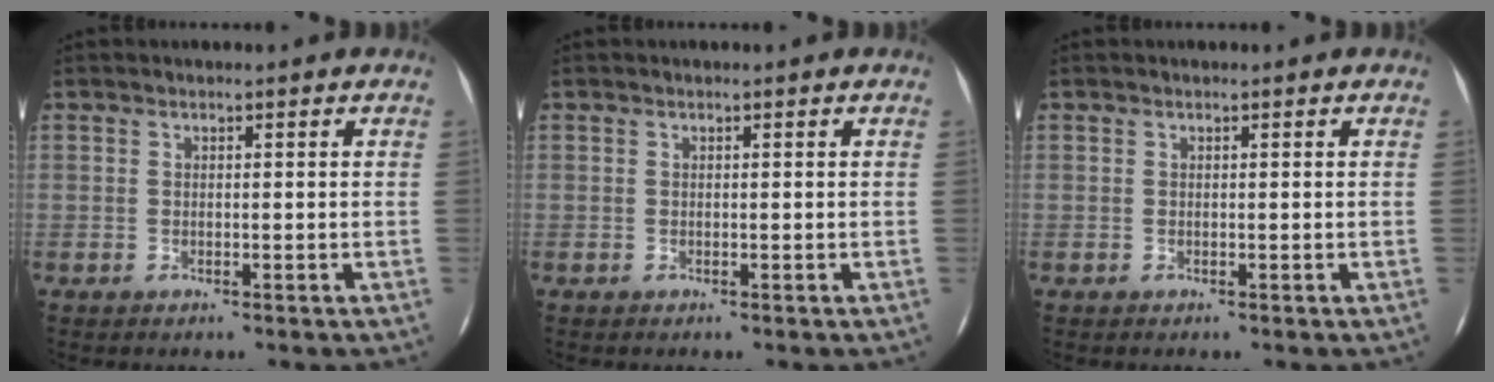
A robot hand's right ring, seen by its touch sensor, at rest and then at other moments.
{"total": 0.0}
{"total": 0.0}